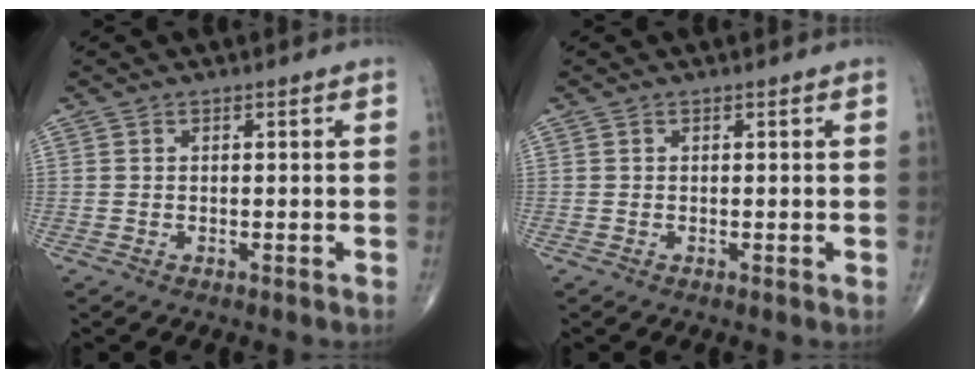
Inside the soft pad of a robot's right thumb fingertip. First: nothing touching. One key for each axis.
{"total": 0.0}